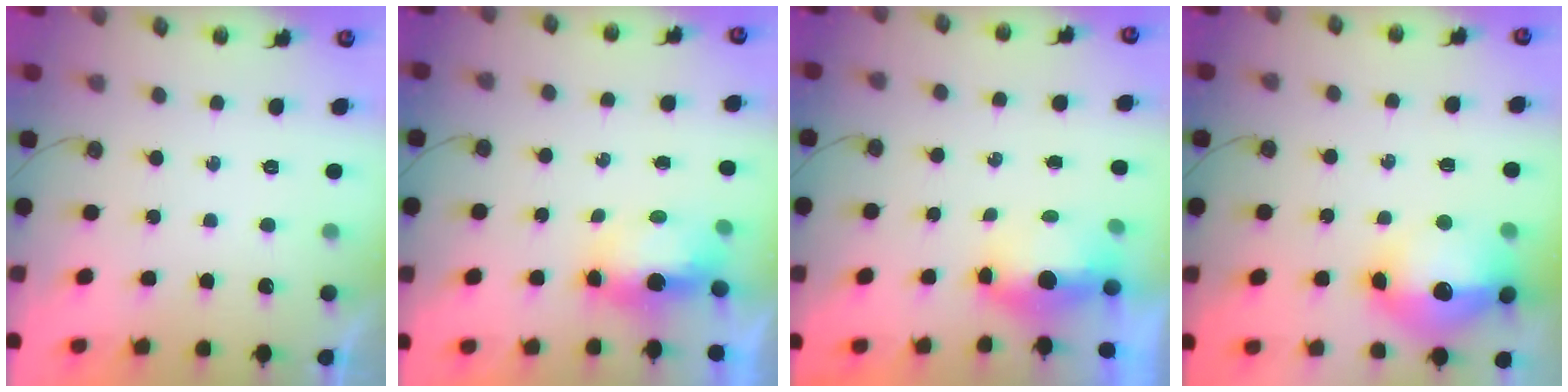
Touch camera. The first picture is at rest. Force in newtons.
{"total": 6.5, "press": 6.5, "slide": 0.7}
{"total": 14.4, "press": 7.2, "slide": 12.4}
{"total": 22.0, "press": 18.1, "slide": 12.6}